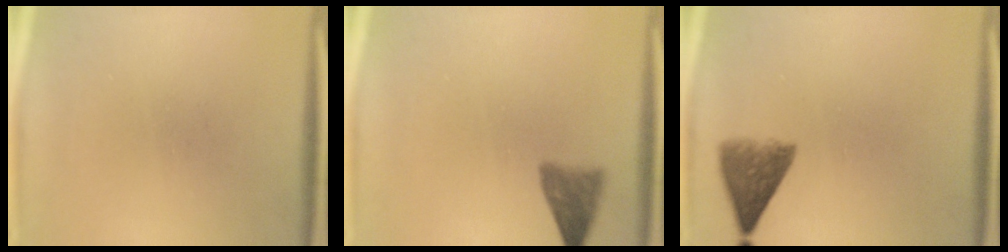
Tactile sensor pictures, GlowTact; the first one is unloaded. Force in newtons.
{"total": 3.5}
{"total": 5.4}